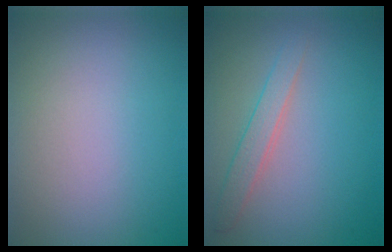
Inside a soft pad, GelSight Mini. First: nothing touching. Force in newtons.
{"total": 1.8, "press": 1.8, "slide": 0.1}